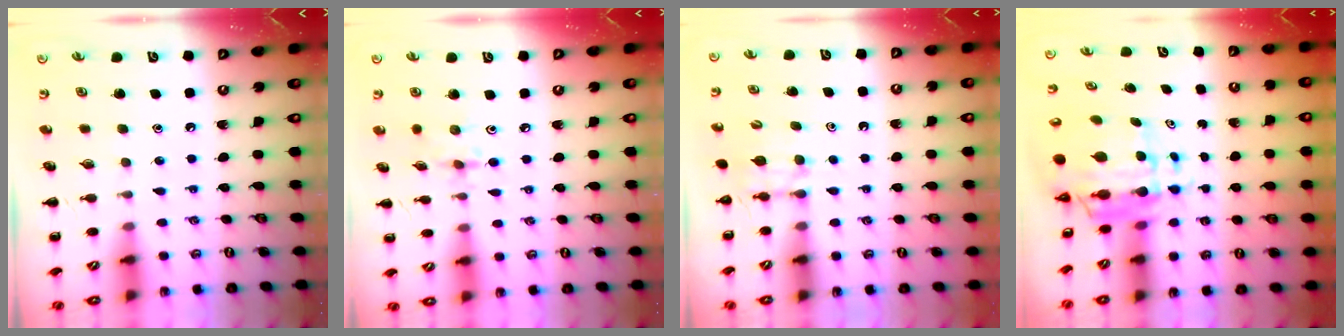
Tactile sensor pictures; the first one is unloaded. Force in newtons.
{"total": 2.4, "press": 2.4, "slide": 0.5}
{"total": 6.2, "press": 6.1, "slide": 1.4}
{"total": 7.9, "press": 7.5, "slide": 2.6}